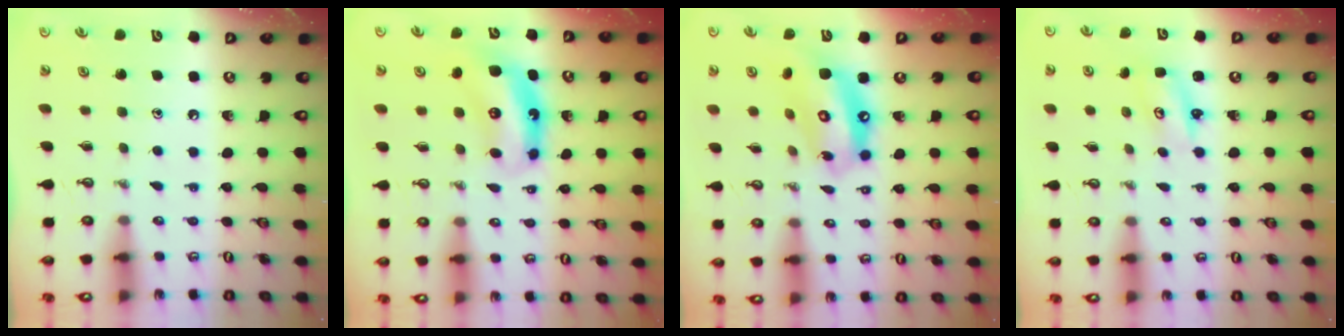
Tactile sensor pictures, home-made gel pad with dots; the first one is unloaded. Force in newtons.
{"total": 6.8, "press": 6.8, "slide": 0.2}
{"total": 14.6, "press": 14.5, "slide": 1.4}
{"total": 2.6, "press": 2.6, "slide": 0.2}